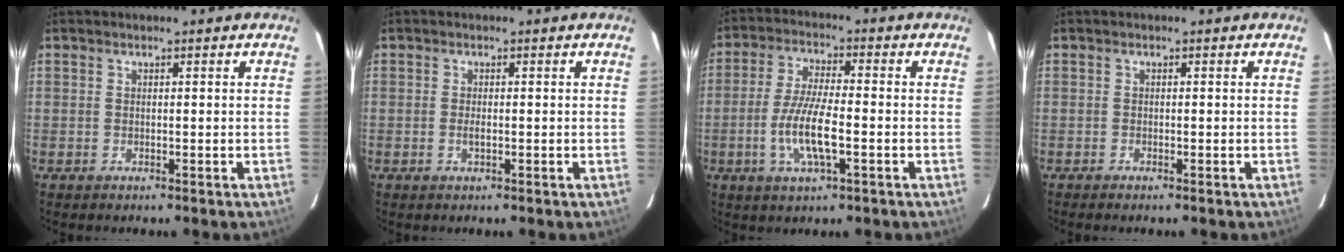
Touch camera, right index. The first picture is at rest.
{"total": 1.2, "force": [-0.3, 0.4, 1.1], "torque": [-0.022, -0.001, -0.006]}
{"total": 9.4, "force": [-2.7, 2.1, 8.8], "torque": [-0.177, -0.005, -0.053]}
{"total": 0.6, "force": [-0.5, 0.0, 0.2], "torque": [-0.005, -0.001, -0.011]}